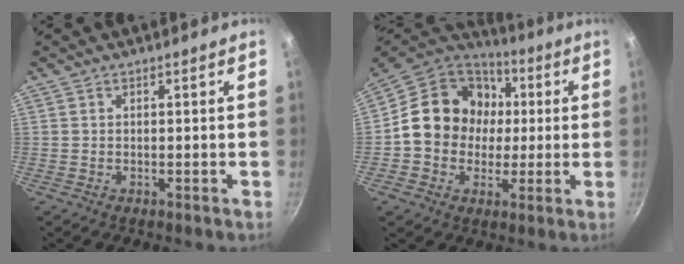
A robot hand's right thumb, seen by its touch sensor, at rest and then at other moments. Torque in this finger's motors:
{"motor_torque": [0.60, 2.88, 1.03, -0.55, 0.38]}